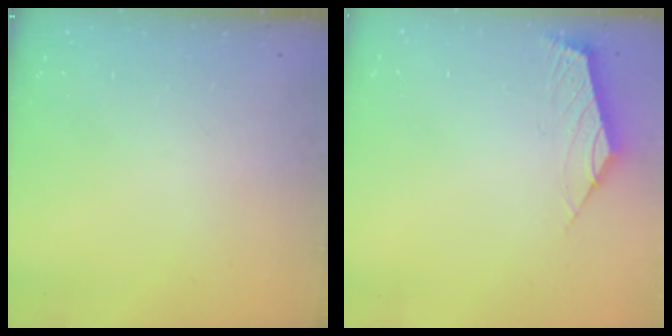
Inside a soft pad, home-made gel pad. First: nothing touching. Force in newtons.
{"total": 2.6, "press": 2.5, "slide": 0.6}